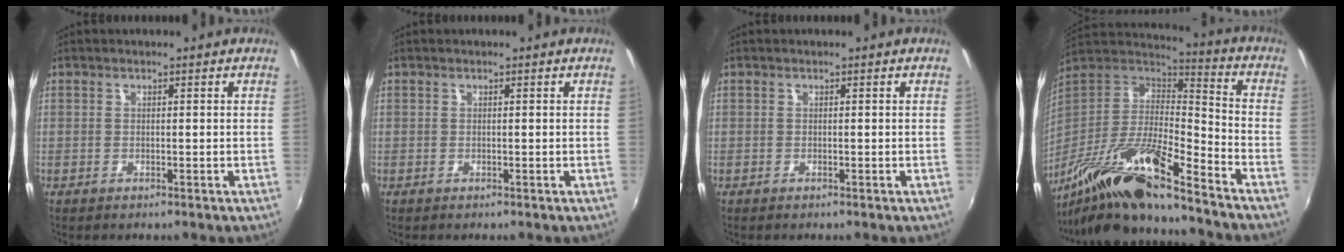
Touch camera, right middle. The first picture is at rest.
{"total": 0.0}
{"total": 0.0}
{"total": 19.9, "force": [-14.5, 2.9, 13.3], "torque": [-0.245, -0.032, -0.280]}